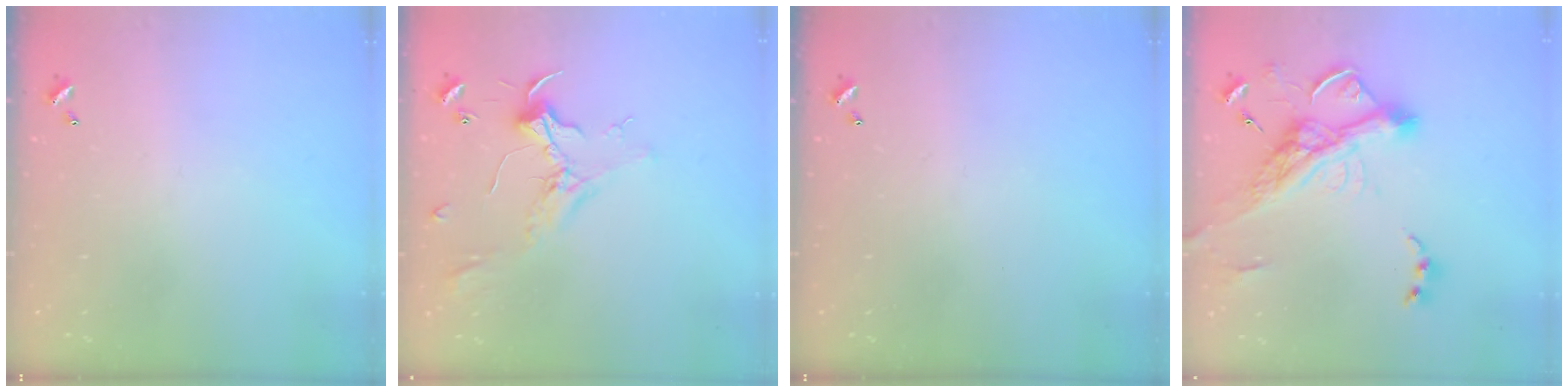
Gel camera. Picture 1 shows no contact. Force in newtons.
{"total": 2.5, "press": 2.3, "slide": 0.8}
{"total": 0.0}
{"total": 10.1, "press": 9.9, "slide": 2.0}